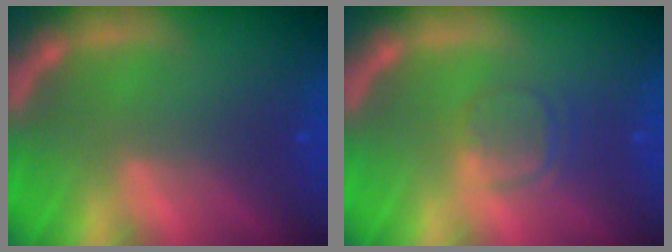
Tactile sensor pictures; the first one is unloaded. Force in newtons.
{"total": 2.4}